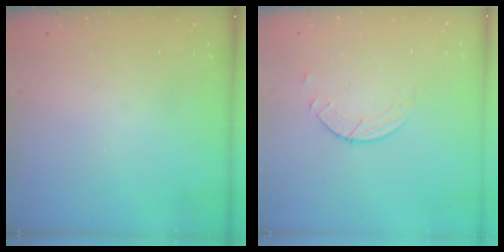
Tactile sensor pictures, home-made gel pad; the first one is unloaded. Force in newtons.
{"total": 2.5, "press": 2.4, "slide": 0.2}